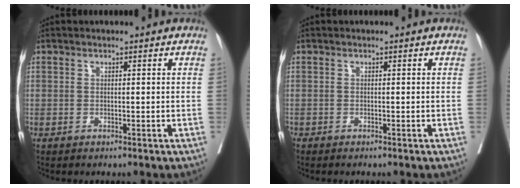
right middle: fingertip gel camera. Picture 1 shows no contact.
{"total": 0.0}